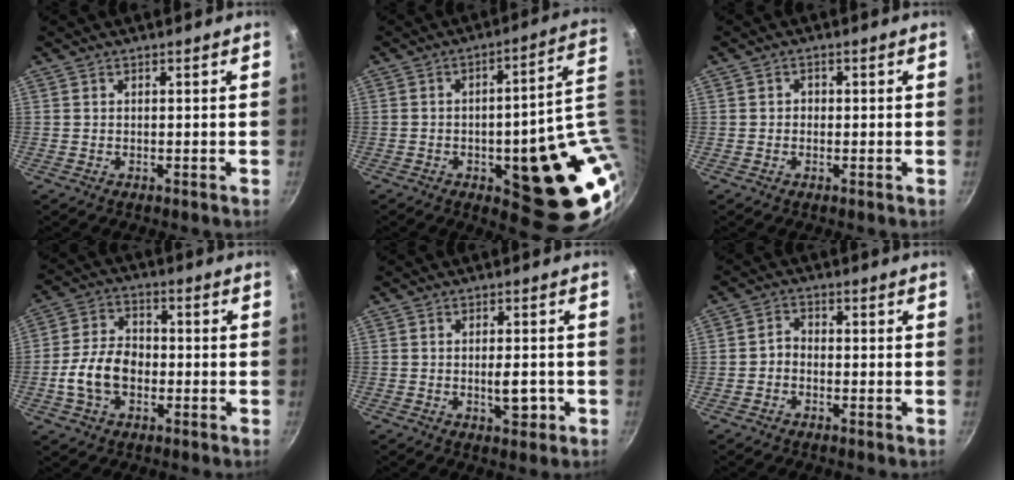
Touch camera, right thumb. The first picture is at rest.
{"total": 21.9, "force": [-1.4, 7.8, 20.4], "torque": [-0.194, -0.004, -0.004]}
{"total": 1.3, "force": [-0.1, 1.2, 0.5], "torque": [-0.003, 0.003, -0.004]}
{"total": 13.9, "force": [-3.2, 9.4, 9.6], "torque": [-0.160, 0.030, -0.070]}
{"total": 4.2, "force": [-1.1, 2.0, 3.5], "torque": [-0.034, 0.003, -0.015]}
{"total": 2.7, "force": [-1.2, 2.0, 1.3], "torque": [-0.019, 0.023, -0.030]}